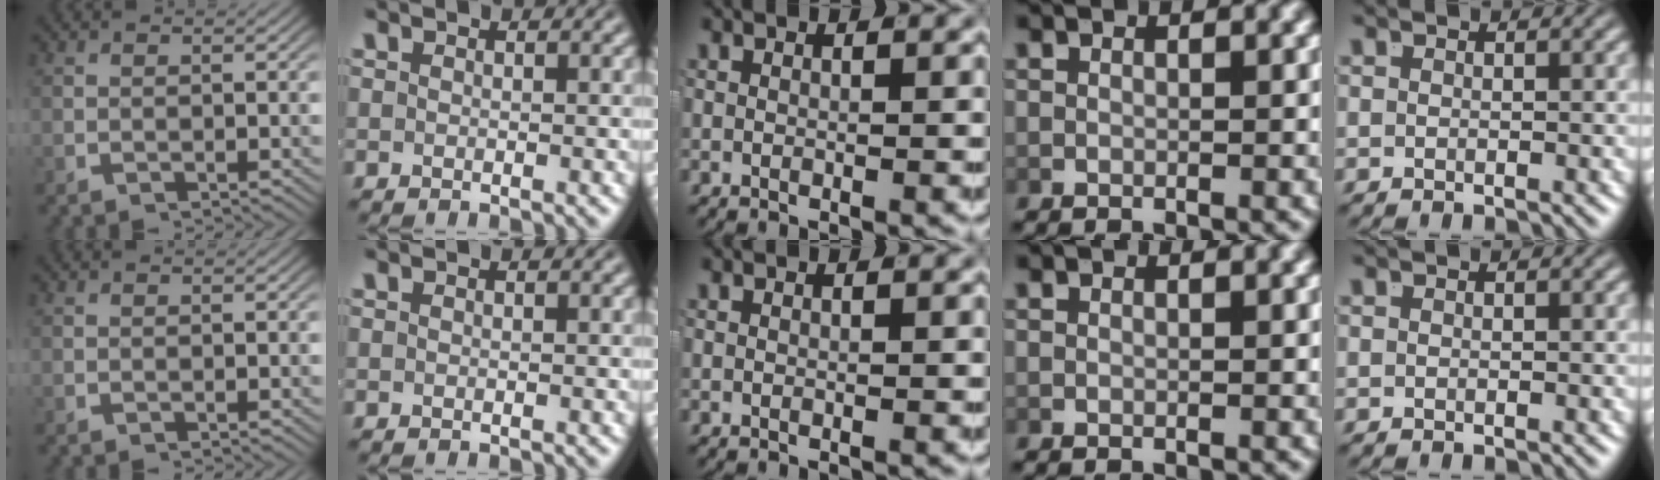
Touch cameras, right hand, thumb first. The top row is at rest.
{}